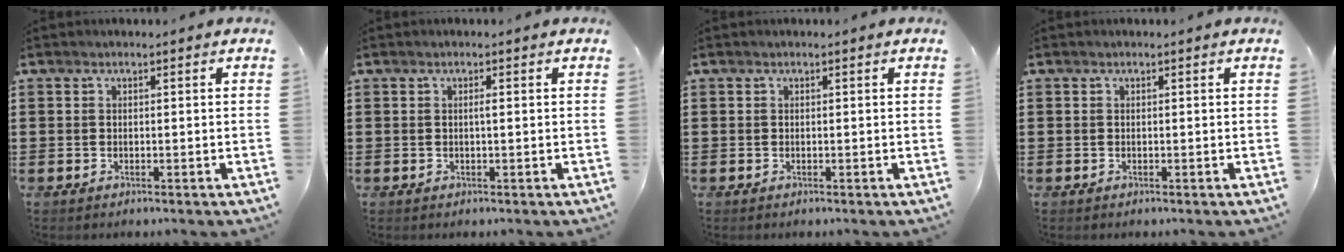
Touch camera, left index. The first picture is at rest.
{"total": 0.7, "force": [0.0, 0.0, 0.7], "torque": [-0.014, -0.003, 0.000]}
{"total": 0.0}
{"total": 0.0}